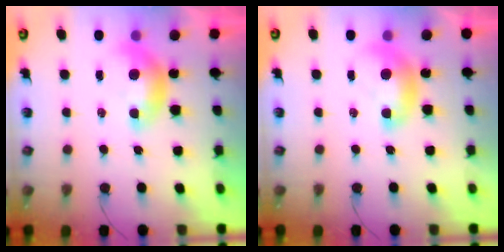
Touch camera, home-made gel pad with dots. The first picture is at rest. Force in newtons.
{"total": 1.6, "press": 1.6, "slide": 0.2}